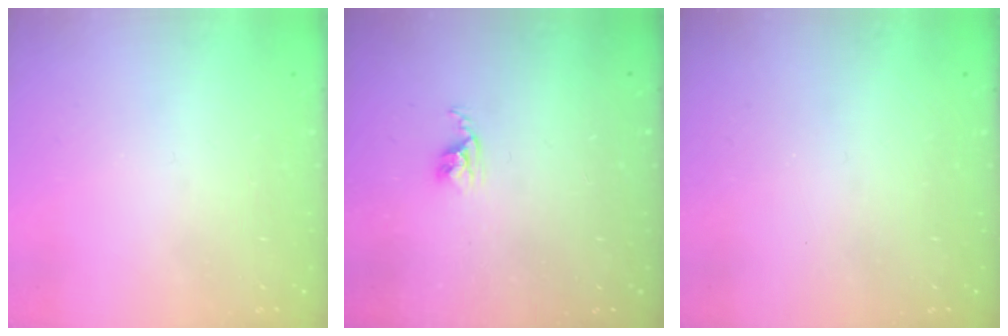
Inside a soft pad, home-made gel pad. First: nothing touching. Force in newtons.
{"total": 2.8, "press": 2.7, "slide": 0.4}
{"total": 0.0}